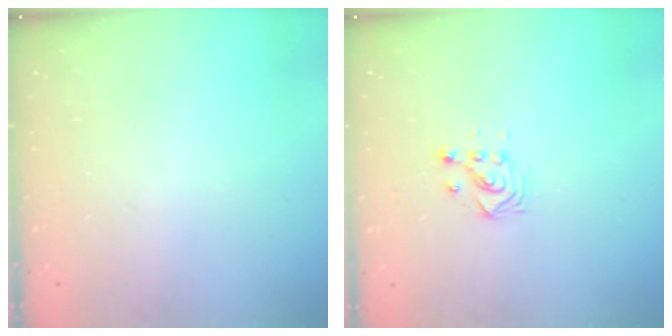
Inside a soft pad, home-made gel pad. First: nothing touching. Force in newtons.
{"total": 2.9, "press": 2.9, "slide": 0.4}